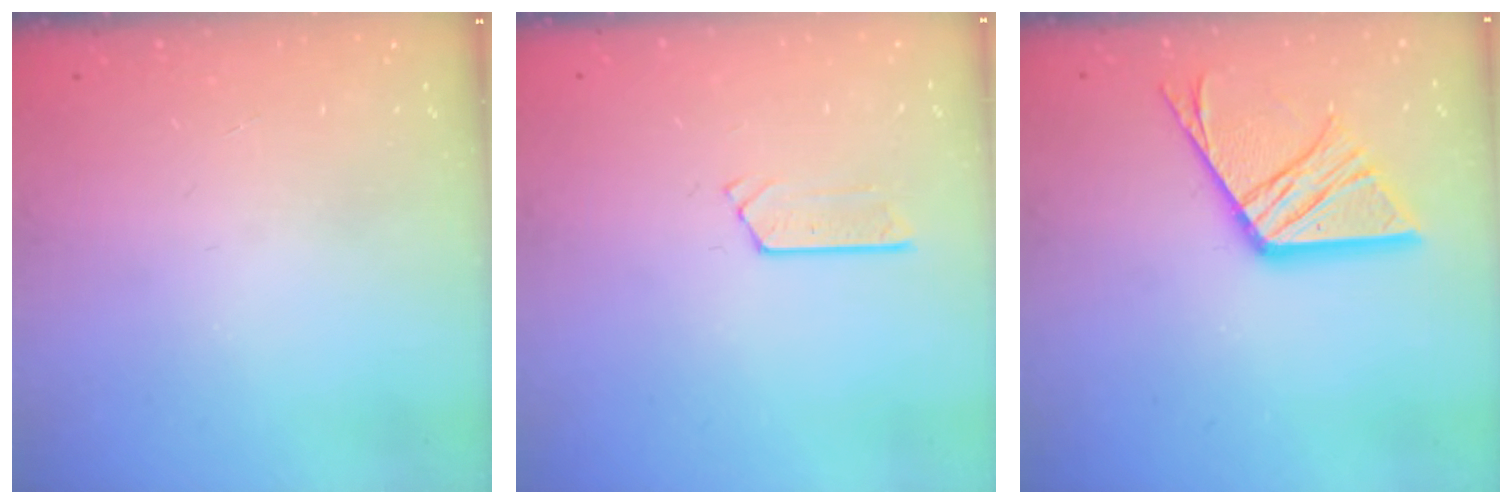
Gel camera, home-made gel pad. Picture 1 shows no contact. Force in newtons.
{"total": 2.5, "press": 2.5, "slide": 0.2}
{"total": 15.3, "press": 15.2, "slide": 1.5}